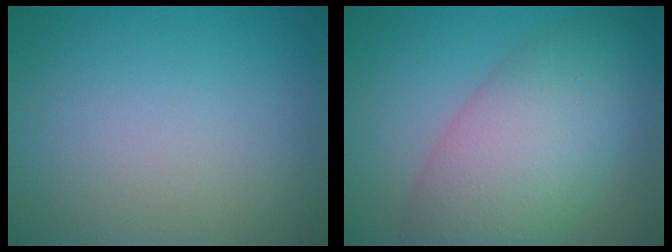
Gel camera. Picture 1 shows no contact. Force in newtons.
{"total": 8.8, "press": 8.8, "slide": 0.3}